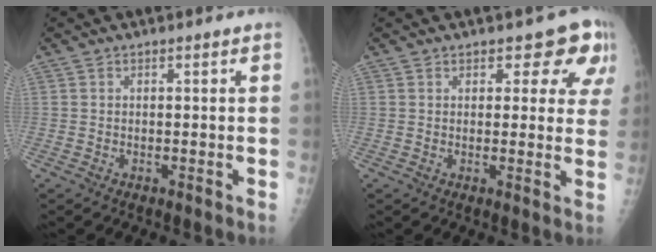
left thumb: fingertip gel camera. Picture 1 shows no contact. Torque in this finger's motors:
{"motor_torque": [0.02, 0.17, -0.11, -0.05, 0.07]}